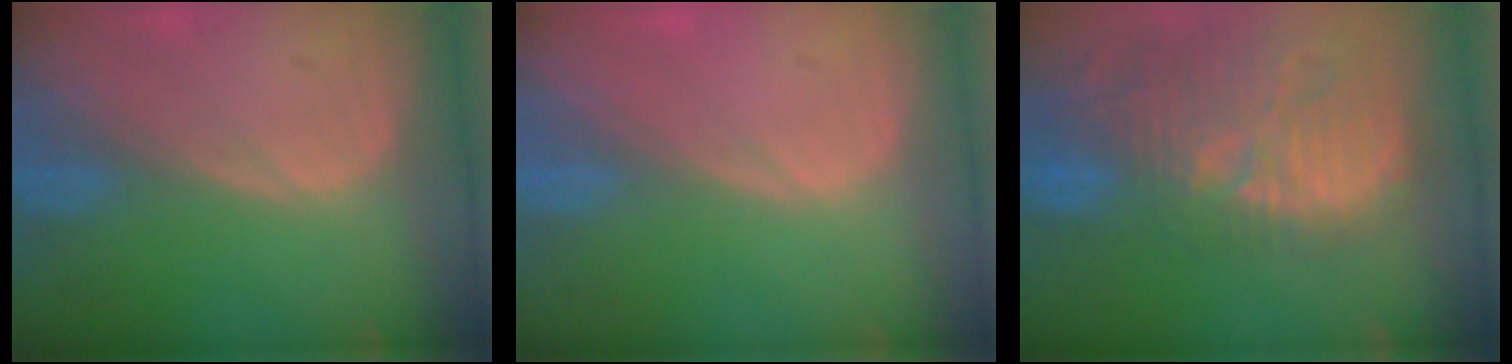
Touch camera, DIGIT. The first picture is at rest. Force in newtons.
{"total": 0.5, "press": 0.0, "slide": 0.5}
{"total": 13.9, "press": 12.7, "slide": 5.5}